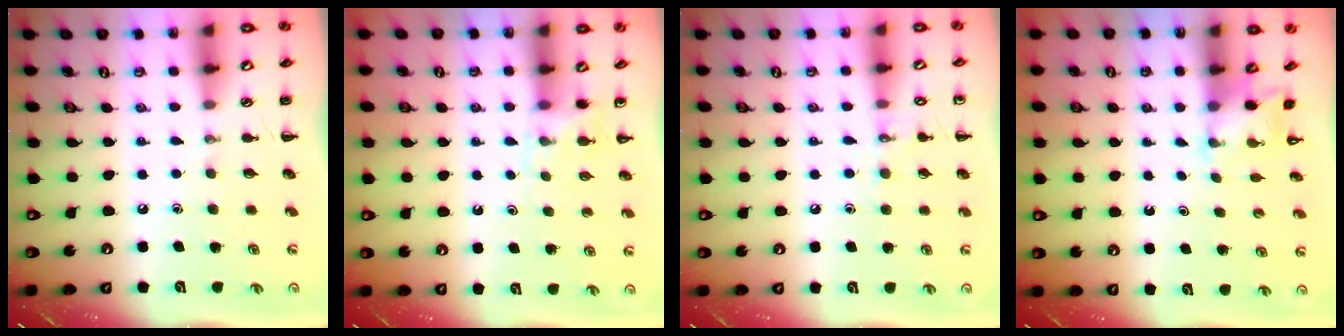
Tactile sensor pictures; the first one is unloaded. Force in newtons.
{"total": 5.1, "press": 4.8, "slide": 1.5}
{"total": 7.1, "press": 6.8, "slide": 1.9}
{"total": 2.0, "press": 2.0, "slide": 0.5}